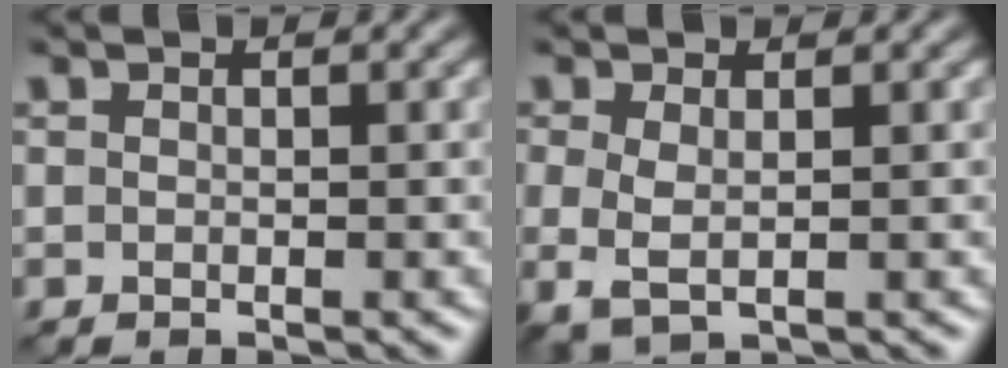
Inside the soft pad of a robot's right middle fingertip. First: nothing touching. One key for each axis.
{"total": 2.7, "fx": 0.0, "fy": 1.0, "fz": 2.4, "tx": -0.063, "ty": -0.006, "tz": -0.003}